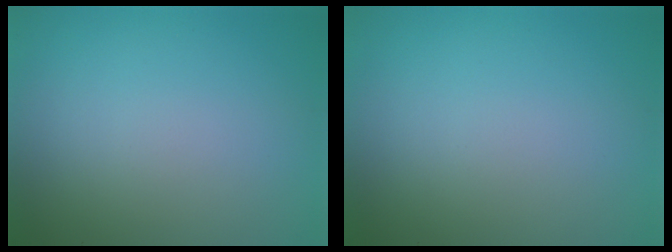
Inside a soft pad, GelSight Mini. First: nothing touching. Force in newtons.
{"total": 0.0}